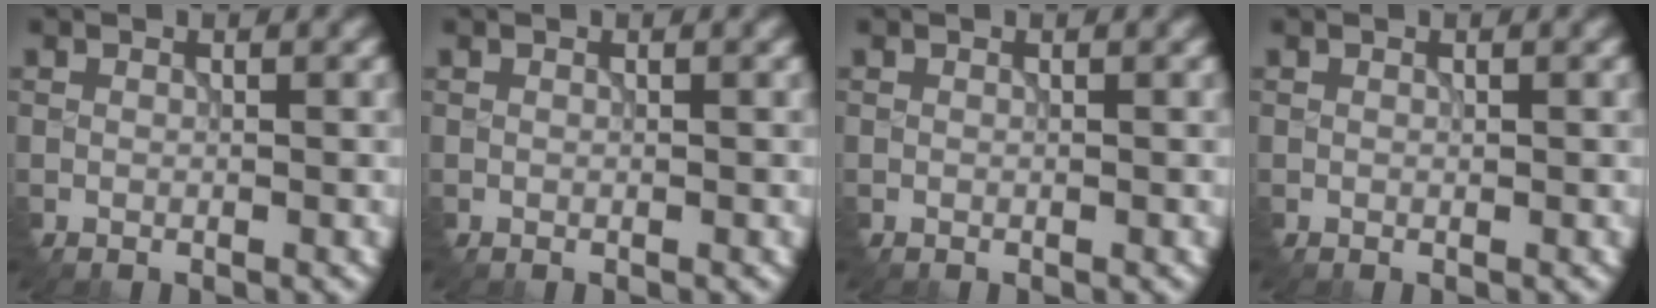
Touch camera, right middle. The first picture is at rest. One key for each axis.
{"total": 0.0}
{"total": 0.0}
{"total": 0.0}